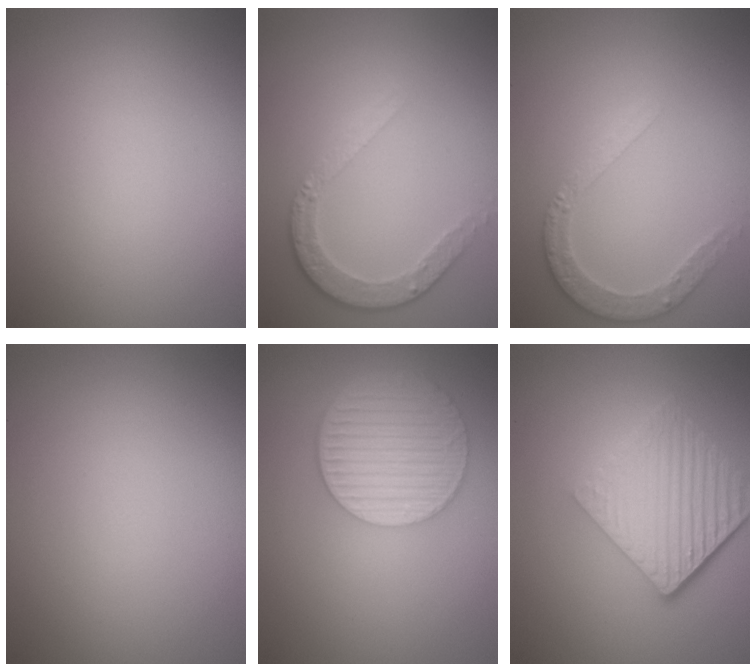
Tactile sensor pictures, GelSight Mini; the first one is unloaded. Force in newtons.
{"total": 3.4, "press": 2.7, "slide": 2.1}
{"total": 2.9, "press": 2.8, "slide": 0.7}
{"total": 0.0}
{"total": 6.1, "press": 4.5, "slide": 4.2}
{"total": 6.1, "press": 4.3, "slide": 4.4}